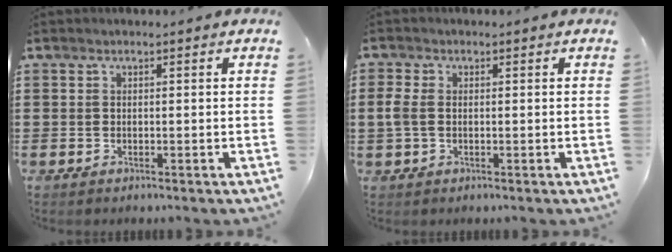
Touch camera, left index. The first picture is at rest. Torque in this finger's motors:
{"motor_torque": [0.54, -0.06, 0.21, 0.05]}